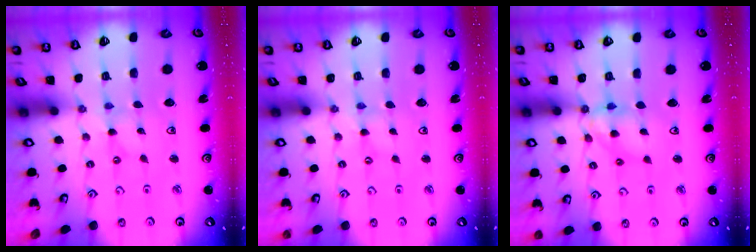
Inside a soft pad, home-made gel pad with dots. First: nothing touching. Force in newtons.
{"total": 0.6, "press": 0.6, "slide": 0.2}
{"total": 8.6, "press": 8.5, "slide": 1.0}